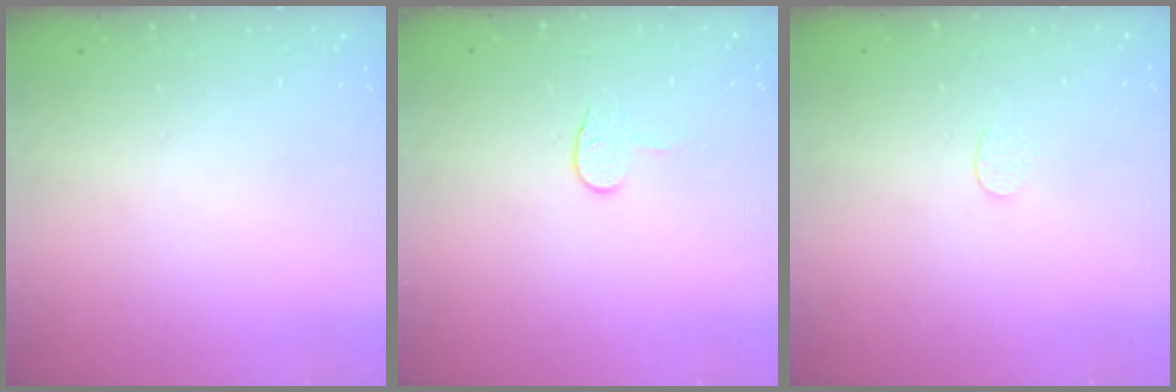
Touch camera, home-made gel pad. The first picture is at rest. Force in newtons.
{"total": 4.1, "press": 4.1, "slide": 0.4}
{"total": 3.0, "press": 3.0, "slide": 0.2}